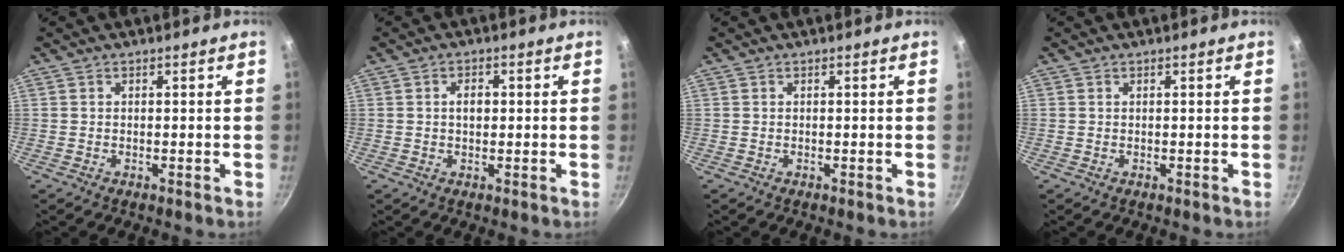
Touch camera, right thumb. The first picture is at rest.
{"total": 2.5, "force": [0.3, 1.6, 1.9], "torque": [-0.025, 0.004, 0.004]}
{"total": 0.0}
{"total": 0.0}